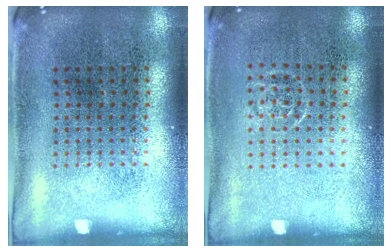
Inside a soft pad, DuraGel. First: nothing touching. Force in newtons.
{"total": 0.5, "press": 0.5, "slide": 0.2}